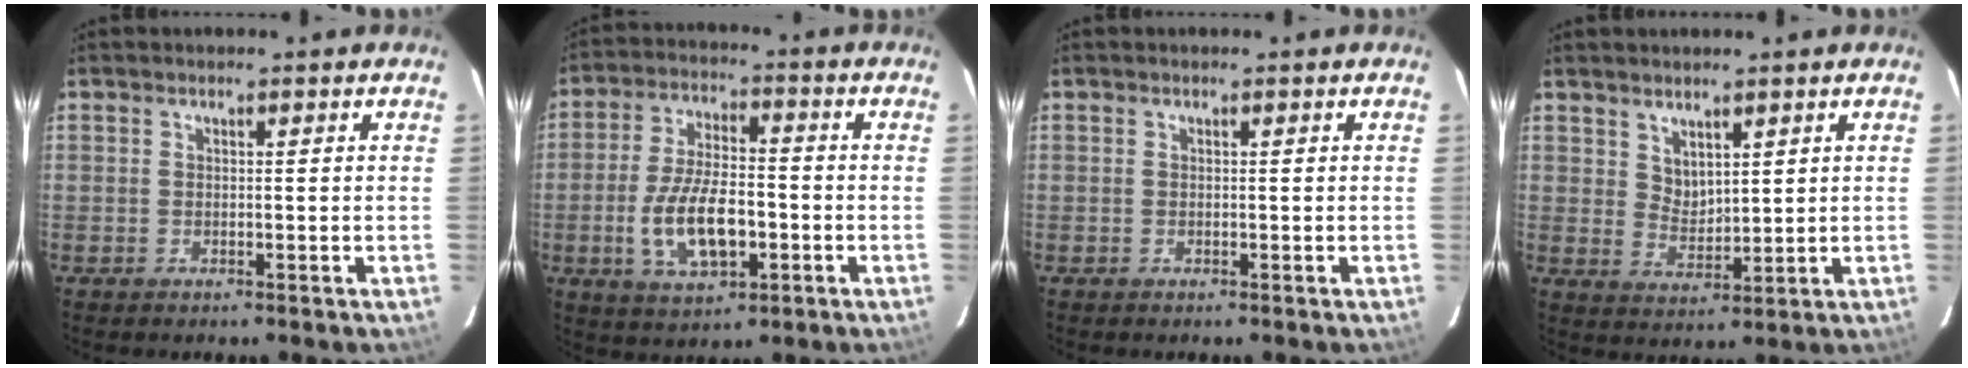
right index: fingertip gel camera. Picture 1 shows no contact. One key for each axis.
{"total": 12.3, "fx": -3.4, "fy": 5.5, "fz": 10.5, "tx": -0.214, "ty": -0.004, "tz": -0.053}
{"total": 0.0}
{"total": 4.2, "fx": 3.0, "fy": 2.2, "fz": 1.9, "tx": -0.027, "ty": -0.001, "tz": 0.061}